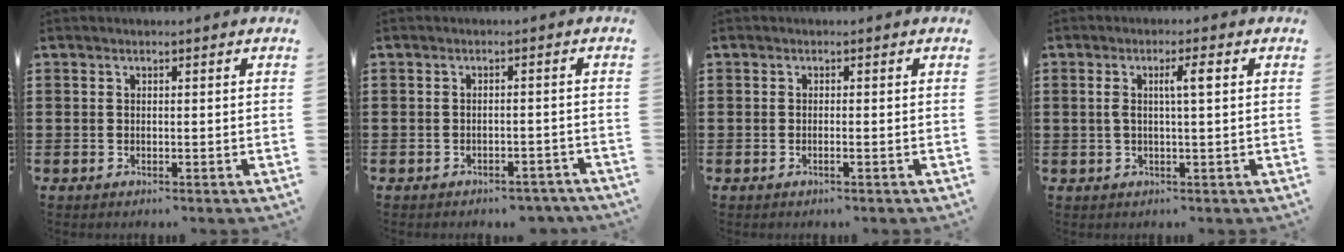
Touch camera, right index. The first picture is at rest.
{"total": 2.1, "force": [-2.1, 0.3, 0.4], "torque": [-0.012, -0.001, -0.042]}
{"total": 0.6, "force": [-0.3, -0.1, 0.4], "torque": [-0.008, -0.002, -0.006]}
{"total": 3.6, "force": [0.6, 0.4, 3.5], "torque": [-0.067, 0.003, 0.006]}